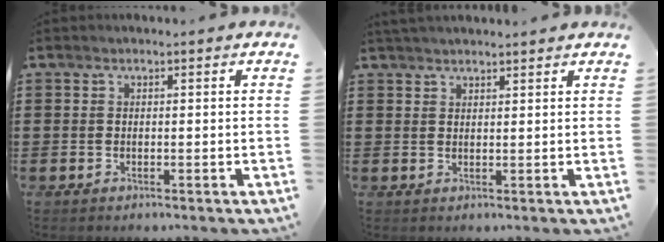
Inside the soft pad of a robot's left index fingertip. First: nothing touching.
{"total": 1.6, "force": [1.6, 0.2, 0.3], "torque": [-0.010, 0.003, 0.030]}